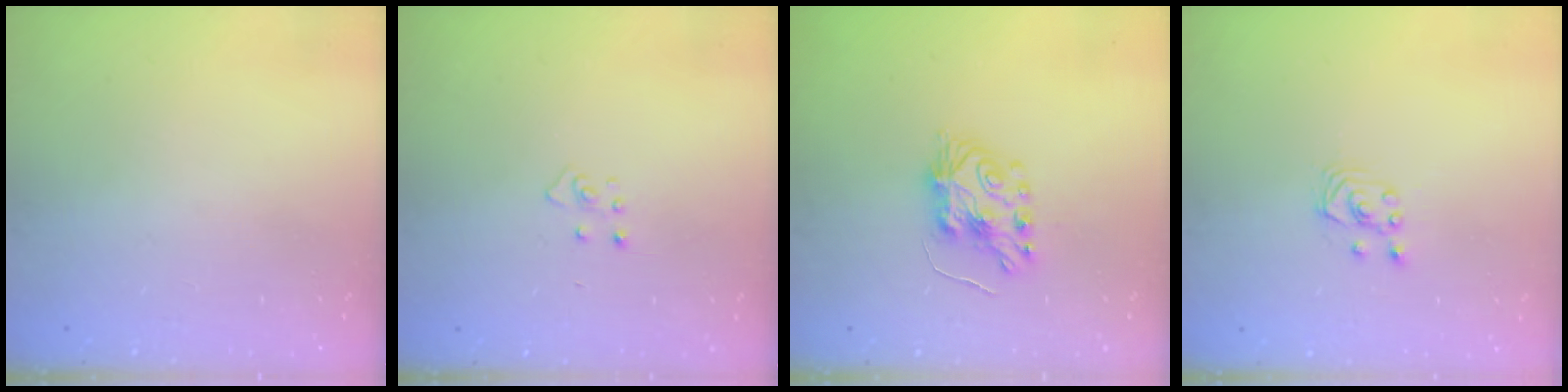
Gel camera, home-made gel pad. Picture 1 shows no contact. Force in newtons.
{"total": 3.7, "press": 3.6, "slide": 0.3}
{"total": 7.3, "press": 7.2, "slide": 0.6}
{"total": 2.1, "press": 2.1, "slide": 0.3}